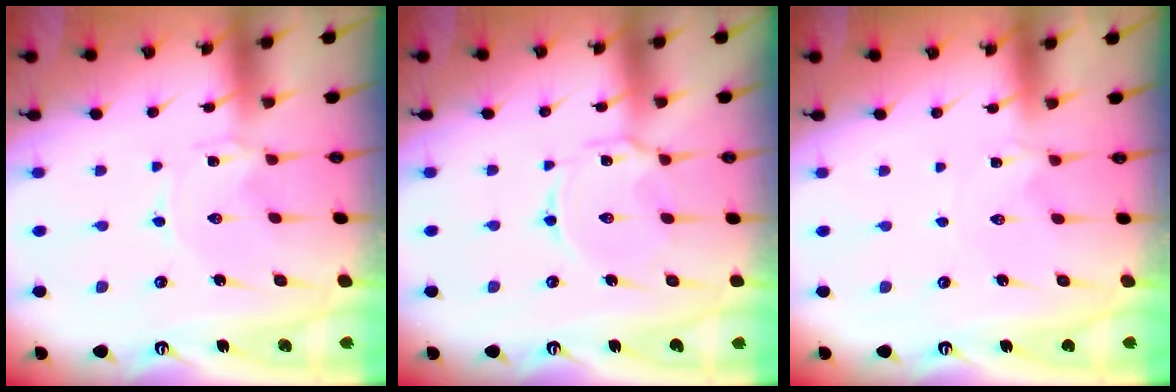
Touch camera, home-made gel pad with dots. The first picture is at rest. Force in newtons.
{"total": 4.1, "press": 4.1, "slide": 0.4}
{"total": 0.0}